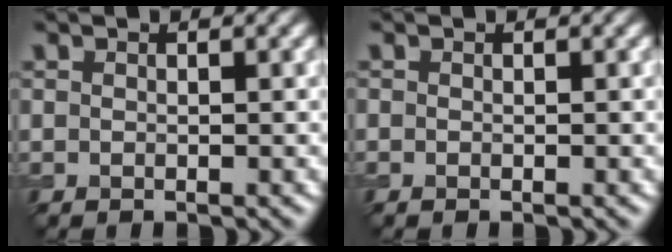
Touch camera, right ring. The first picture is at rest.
{"total": 0.0}